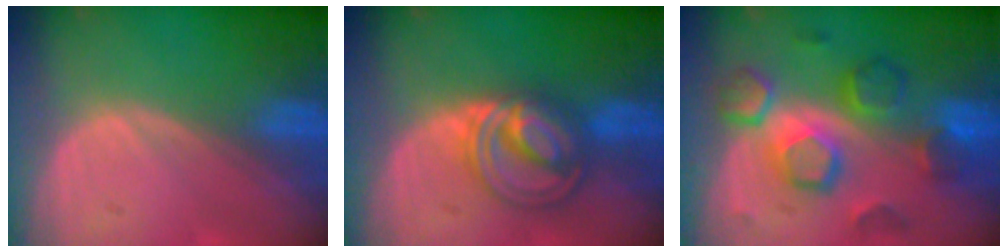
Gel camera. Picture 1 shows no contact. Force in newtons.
{"total": 6.8, "press": 6.8, "slide": 0.3}
{"total": 9.3, "press": 9.3, "slide": 0.4}